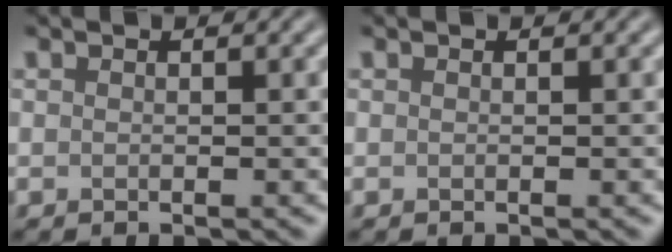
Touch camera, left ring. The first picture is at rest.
{"total": 0.0}